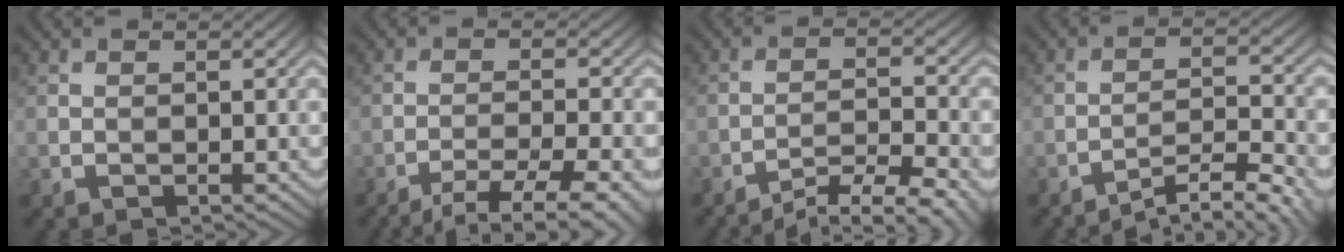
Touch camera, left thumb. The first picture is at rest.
{"total": 5.1, "force": [-3.7, 0.4, 3.6], "torque": [-0.065, 0.001, -0.056]}
{"total": 5.7, "force": [-4.9, 0.3, 2.9], "torque": [-0.049, 0.007, -0.079]}
{"total": 5.6, "force": [-4.9, 0.0, 2.6], "torque": [-0.043, 0.012, -0.075]}